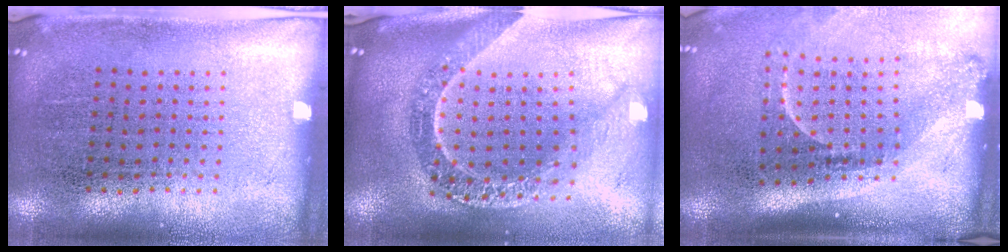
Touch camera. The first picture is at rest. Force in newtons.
{"total": 2.7, "press": 2.2, "slide": 1.7}
{"total": 2.3, "press": 1.5, "slide": 1.7}